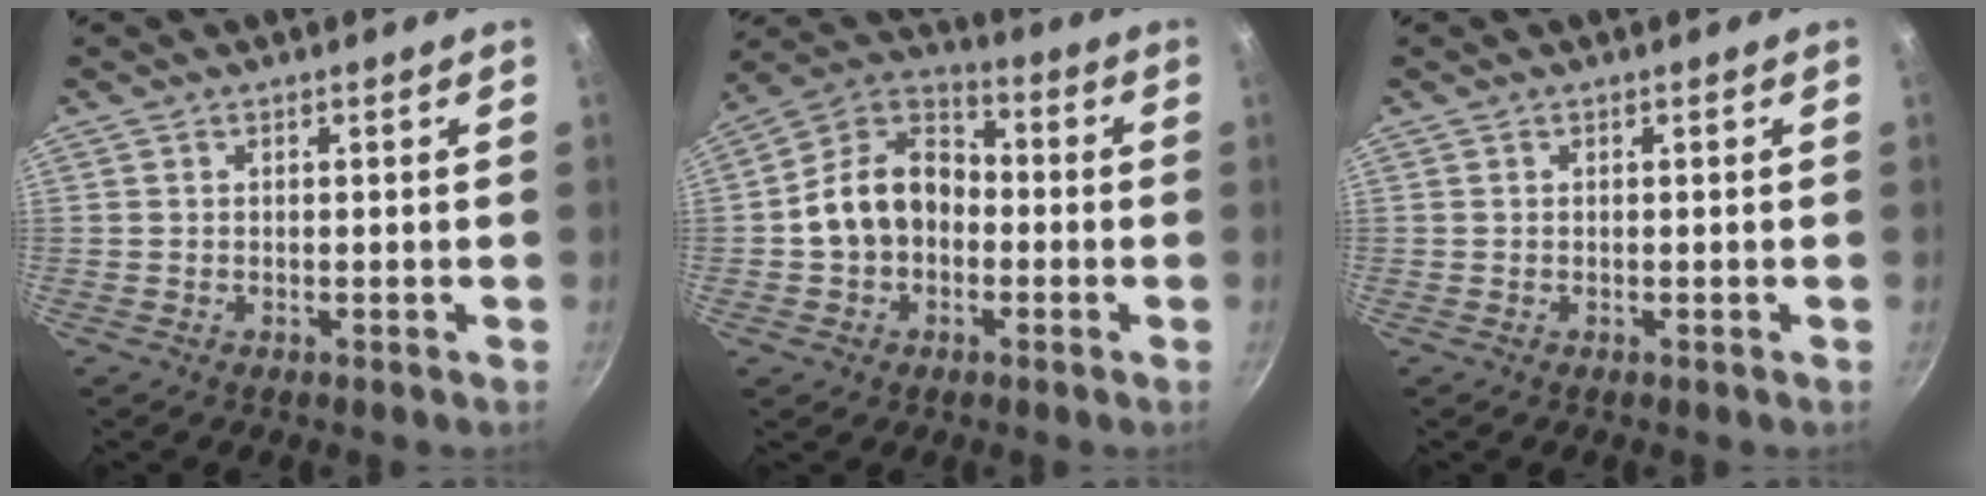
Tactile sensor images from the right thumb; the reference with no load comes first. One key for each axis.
{"total": 7.5, "fx": -2.1, "fy": 6.0, "fz": 4.1, "tx": -0.046, "ty": 0.037, "tz": -0.056}
{"total": 0.0}